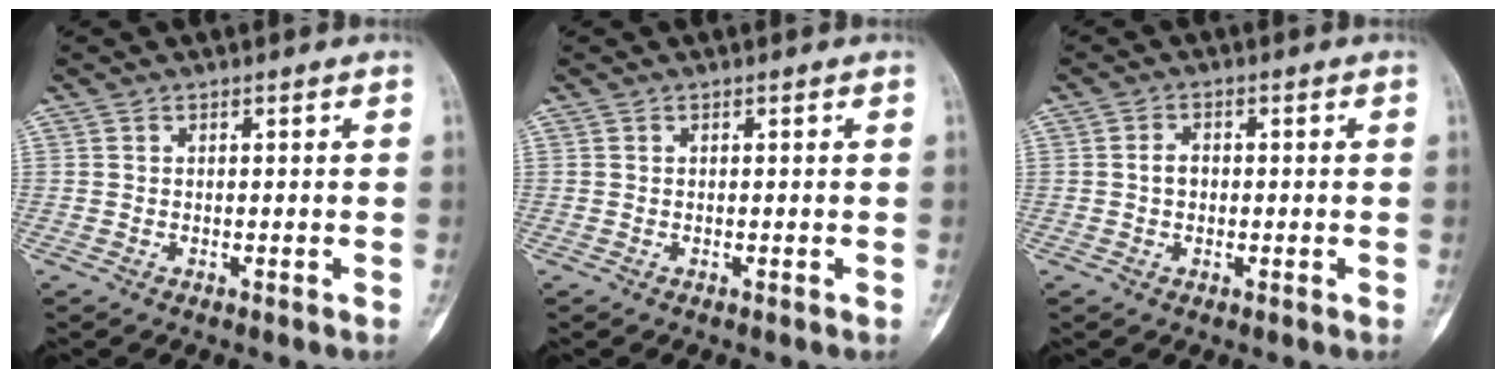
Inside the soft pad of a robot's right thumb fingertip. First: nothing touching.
{"total": 0.0}
{"total": 2.6, "force": [-0.1, 1.9, 1.7], "torque": [-0.027, 0.009, -0.003]}